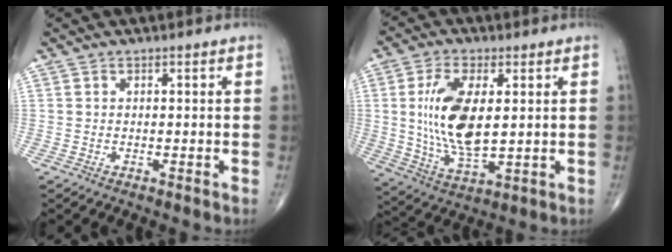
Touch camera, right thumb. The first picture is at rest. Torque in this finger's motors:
{"motor_torque": [2.44, 2.46, 1.86, 0.08, 0.19]}